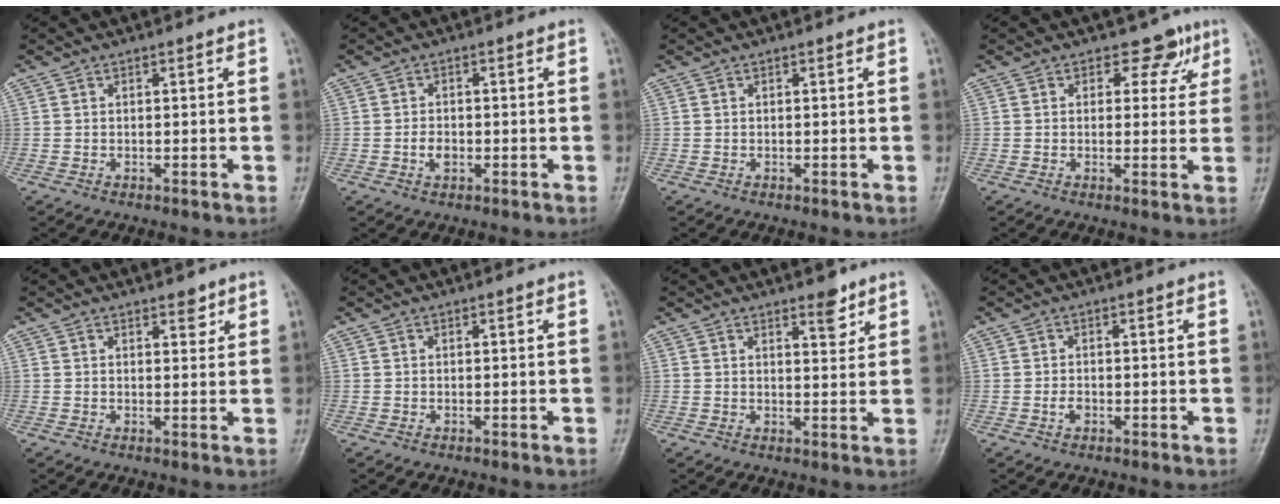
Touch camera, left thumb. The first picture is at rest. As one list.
[{"total": 2.5, "force": [-0.7, 1.7, 1.7], "torque": [-0.025, 0.005, -0.014]}, {"total": 0.0}, {"total": 5.1, "force": [2.8, 3.7, 2.1], "torque": [0.014, -0.006, 0.030]}, {"total": 2.3, "force": [1.6, 1.1, 1.1], "torque": [-0.002, -0.009, 0.022]}, {"total": 0.0}, {"total": 4.0, "force": [2.8, 1.6, 2.4], "torque": [-0.018, -0.018, 0.039]}, {"total": 1.7, "force": [-0.6, 1.1, 1.1], "torque": [-0.018, 0.003, -0.012]}]